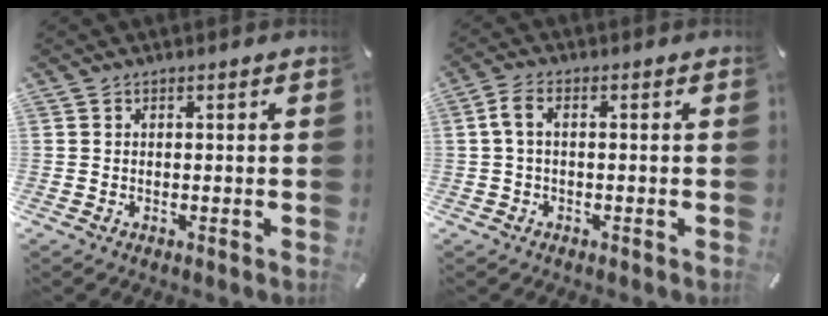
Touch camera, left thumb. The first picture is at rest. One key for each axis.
{"total": 3.3, "fx": -0.2, "fy": 1.5, "fz": 2.9, "tx": -0.068, "ty": 0.006, "tz": -0.008}